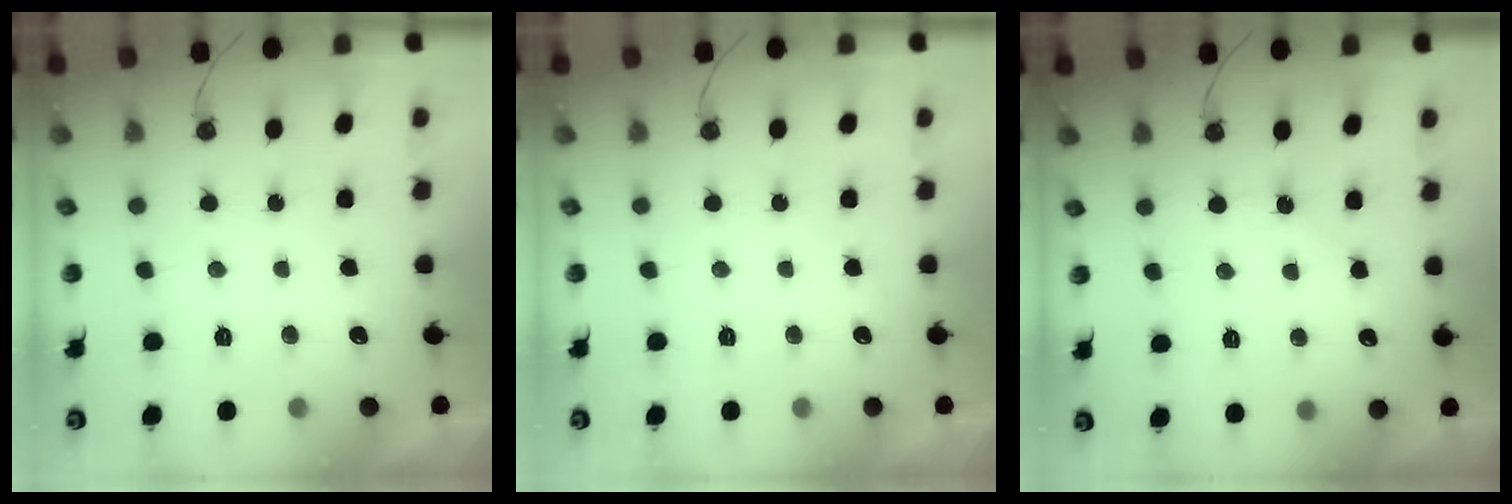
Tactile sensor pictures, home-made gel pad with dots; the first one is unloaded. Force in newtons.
{"total": 0.0}
{"total": 4.0, "press": 3.9, "slide": 0.6}